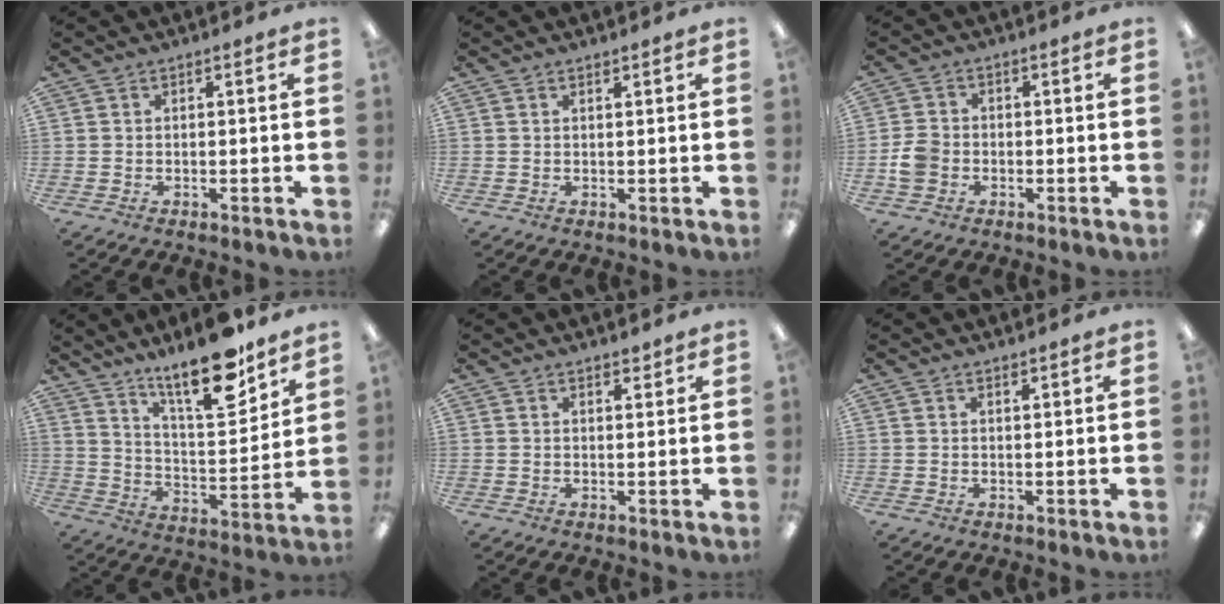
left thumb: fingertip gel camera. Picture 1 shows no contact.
{"total": 0.7, "force": [0.7, 0.0, 0.2], "torque": [-0.005, 0.000, 0.012]}
{"total": 4.8, "force": [-1.3, 4.0, 2.4], "torque": [-0.036, 0.006, -0.023]}
{"total": 18.4, "force": [13.9, 5.1, 10.9], "torque": [-0.174, -0.085, 0.229]}
{"total": 1.9, "force": [1.7, 0.6, 0.6], "torque": [-0.005, -0.006, 0.029]}
{"total": 0.9, "force": [0.9, 0.1, 0.3], "torque": [-0.006, -0.001, 0.016]}